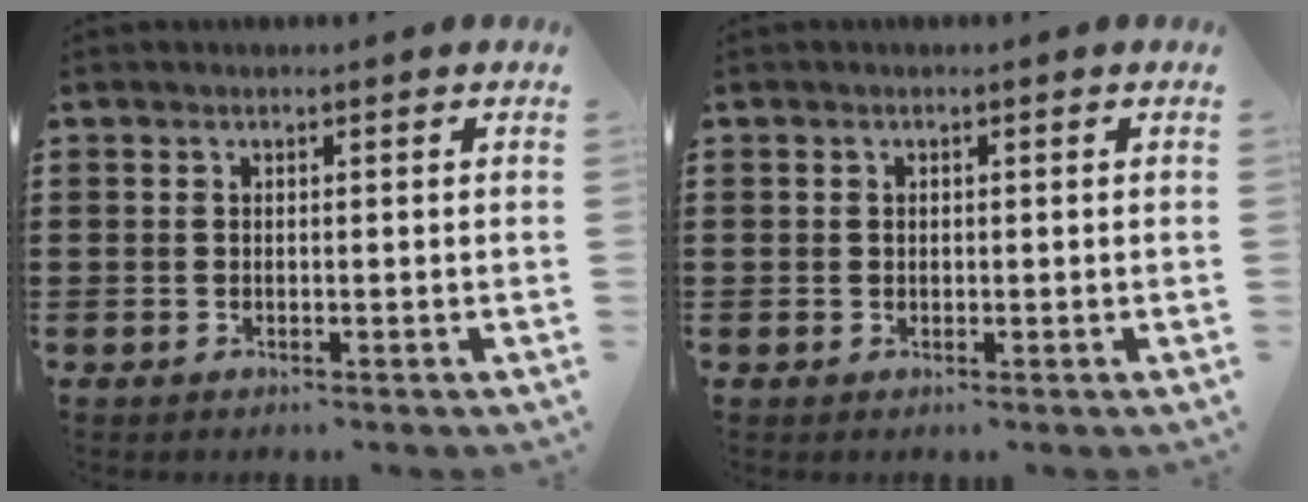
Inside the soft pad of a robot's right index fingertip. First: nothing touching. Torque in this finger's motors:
{"motor_torque": [-0.21, 0.47, -0.02, -0.01]}